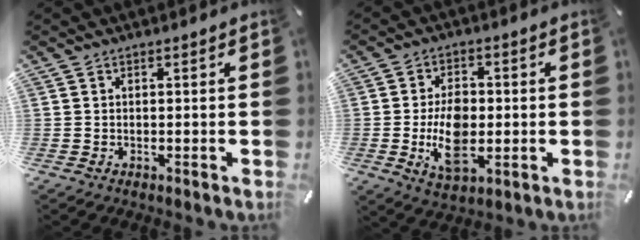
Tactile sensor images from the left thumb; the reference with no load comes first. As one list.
[{"total": 10.4, "force": [-1.3, 6.2, 8.2], "torque": [-0.165, -0.005, -0.024]}]